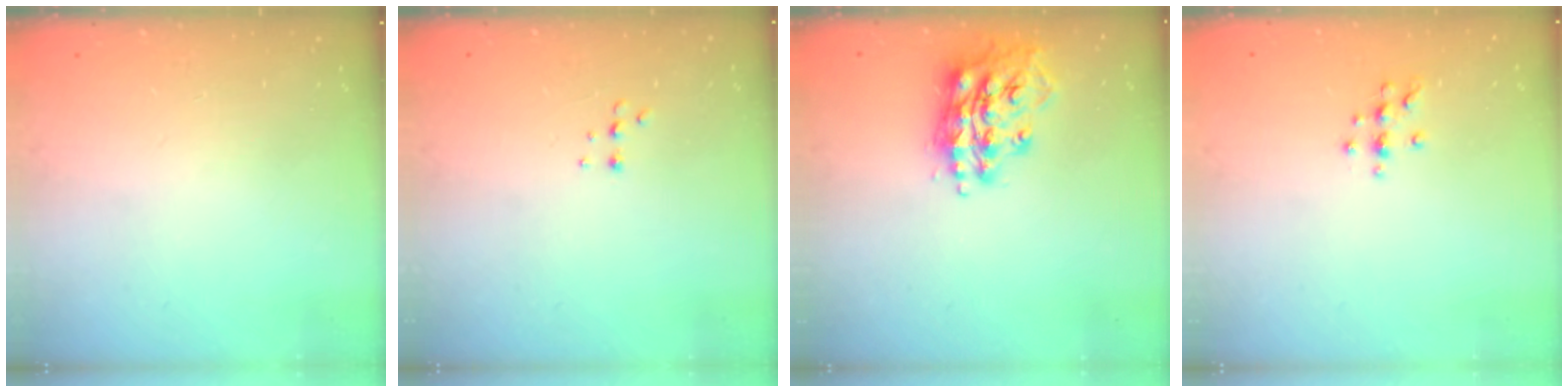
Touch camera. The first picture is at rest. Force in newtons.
{"total": 4.0, "press": 4.0, "slide": 0.8}
{"total": 15.5, "press": 15.5, "slide": 1.4}
{"total": 6.3, "press": 6.2, "slide": 0.7}